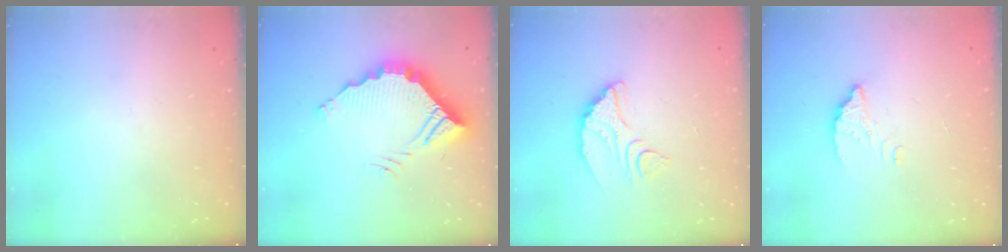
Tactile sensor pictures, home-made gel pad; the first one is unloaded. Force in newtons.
{"total": 14.3, "press": 14.3, "slide": 0.3}
{"total": 7.6, "press": 7.6, "slide": 0.4}
{"total": 3.0, "press": 3.0, "slide": 0.1}